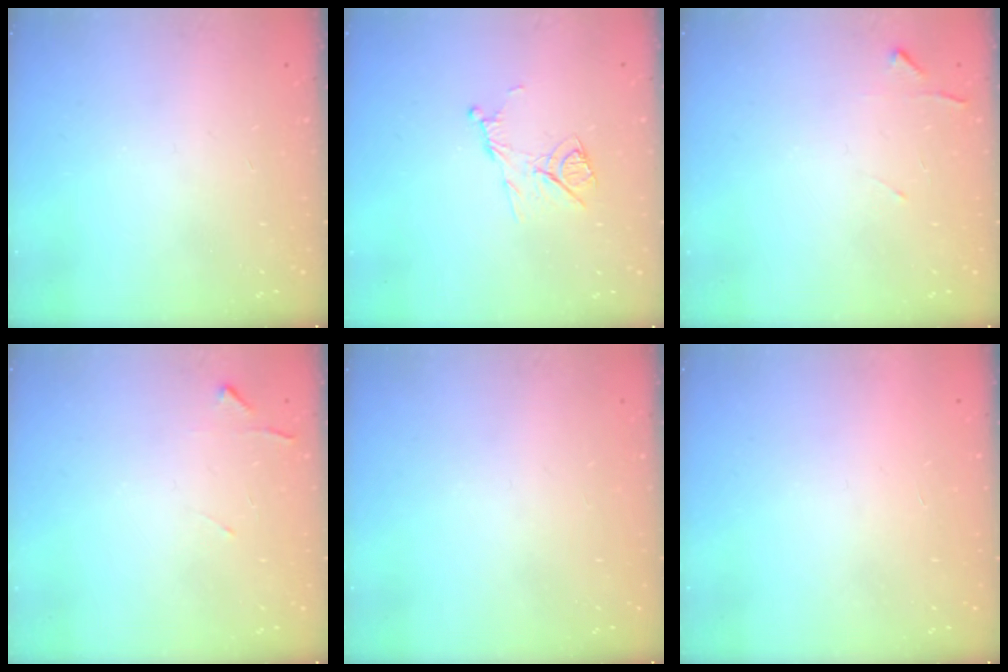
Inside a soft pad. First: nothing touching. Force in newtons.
{"total": 9.2, "press": 9.2, "slide": 0.2}
{"total": 4.7, "press": 4.6, "slide": 0.6}
{"total": 4.7, "press": 4.6, "slide": 0.6}
{"total": 0.0}
{"total": 1.7, "press": 1.7, "slide": 0.1}